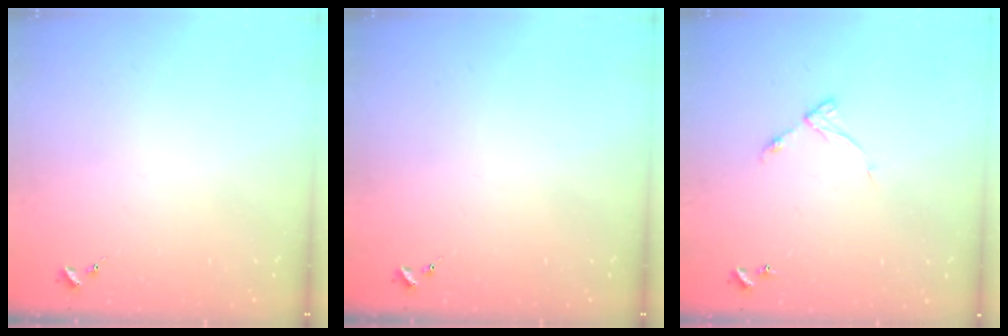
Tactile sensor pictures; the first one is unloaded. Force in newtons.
{"total": 0.0}
{"total": 6.5, "press": 6.5, "slide": 0.5}